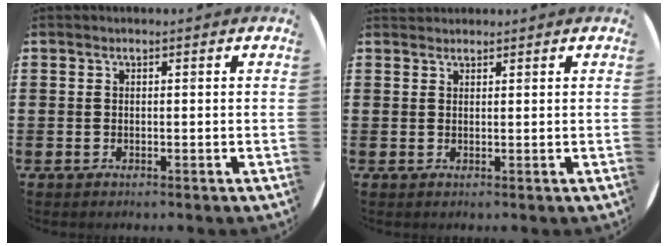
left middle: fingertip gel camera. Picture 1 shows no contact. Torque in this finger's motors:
{"motor_torque": [0.00, -0.81, 0.00, 0.00]}